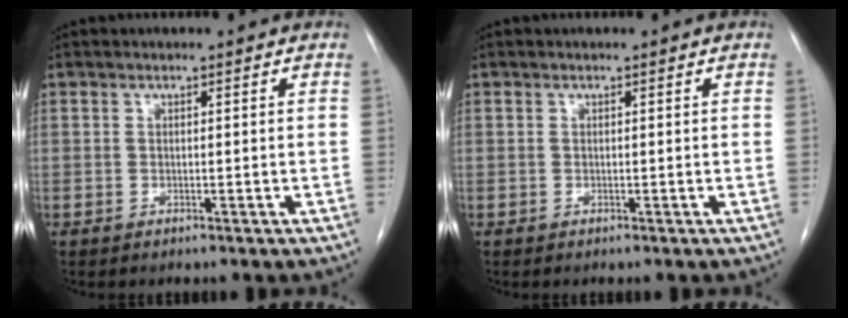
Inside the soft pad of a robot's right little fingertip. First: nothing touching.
{"total": 0.0}